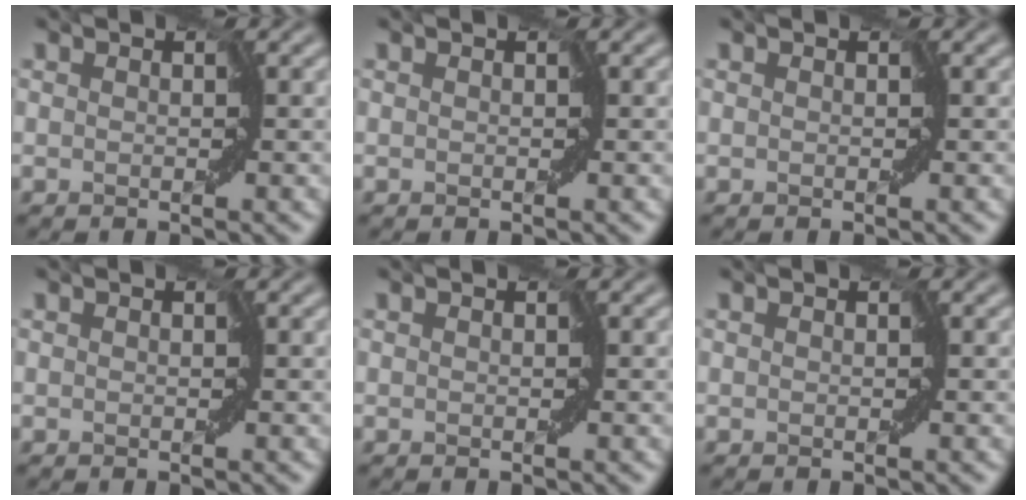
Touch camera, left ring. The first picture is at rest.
{"total": 0.0}
{"total": 0.0}
{"total": 0.0}
{"total": 0.0}
{"total": 0.0}